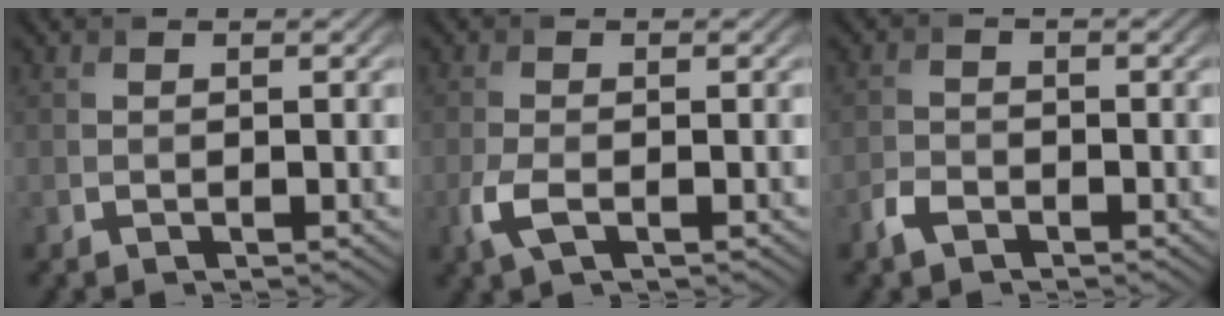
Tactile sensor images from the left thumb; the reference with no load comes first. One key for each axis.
{"total": 3.1, "fx": -1.3, "fy": 1.2, "fz": 2.5, "tx": -0.068, "ty": -0.007, "tz": -0.031}
{"total": 2.4, "fx": -1.7, "fy": 1.3, "fz": 1.1, "tx": -0.025, "ty": -0.001, "tz": -0.041}